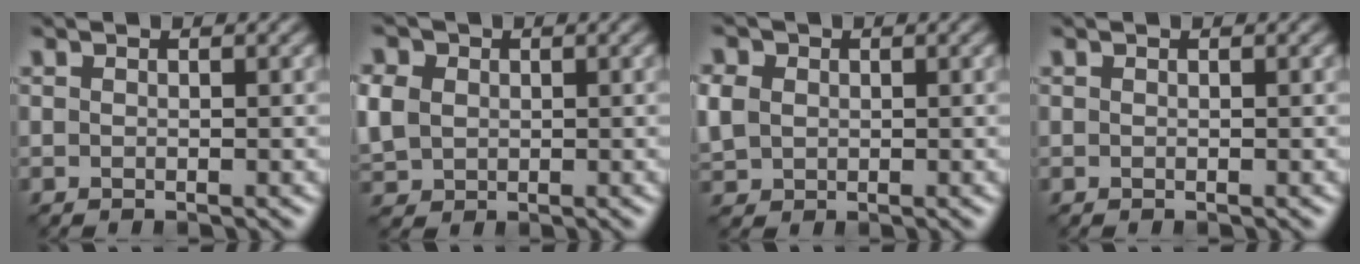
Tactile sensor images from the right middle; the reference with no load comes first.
{"total": 5.1, "force": [0.9, 4.3, 2.6], "torque": [-0.082, 0.023, 0.010]}
{"total": 3.6, "force": [0.6, 3.1, 1.7], "torque": [-0.068, 0.018, 0.012]}
{"total": 0.0}